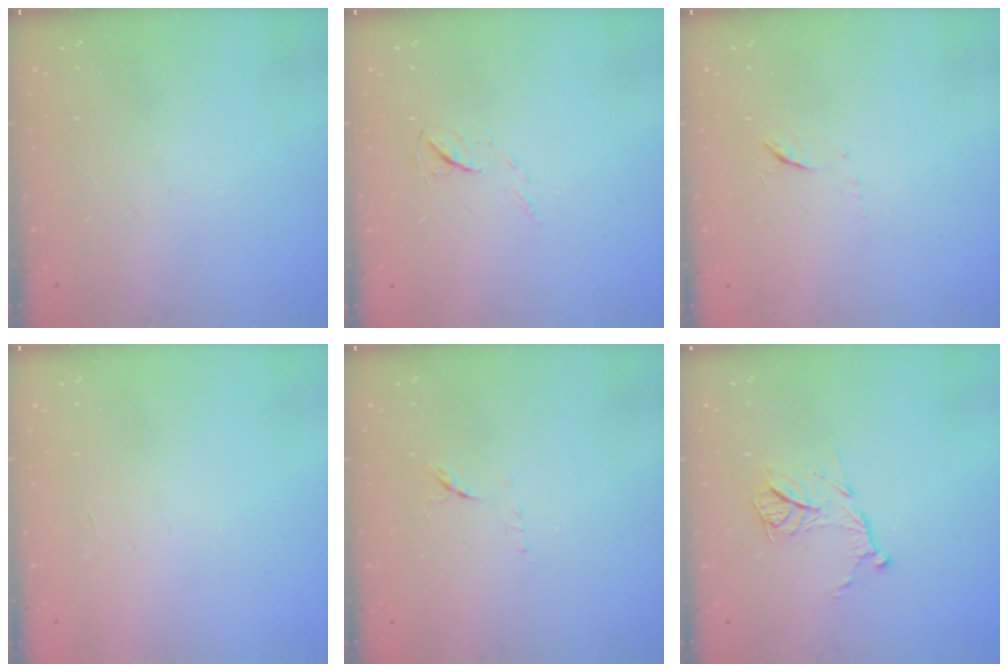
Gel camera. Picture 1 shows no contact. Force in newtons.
{"total": 4.6, "press": 4.6, "slide": 0.6}
{"total": 5.0, "press": 4.8, "slide": 1.4}
{"total": 1.6, "press": 1.6, "slide": 0.1}
{"total": 8.0, "press": 7.9, "slide": 0.9}
{"total": 11.8, "press": 11.8, "slide": 0.8}